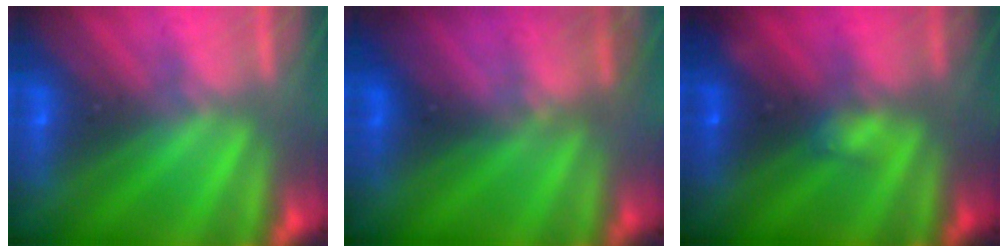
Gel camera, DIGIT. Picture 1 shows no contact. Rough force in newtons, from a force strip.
{"total": 2.9}
{"total": 1.8}